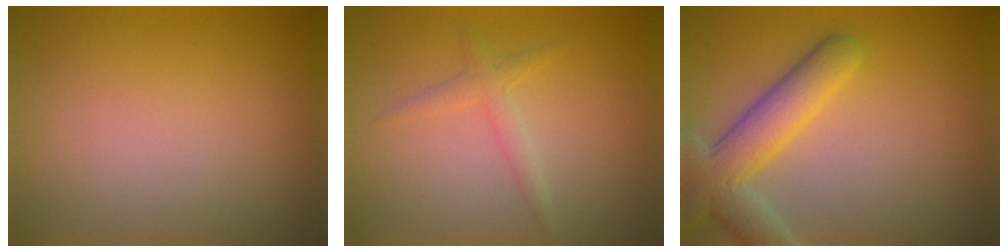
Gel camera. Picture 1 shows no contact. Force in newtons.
{"total": 1.5, "press": 1.5, "slide": 0.1}
{"total": 5.6, "press": 5.6, "slide": 0.4}